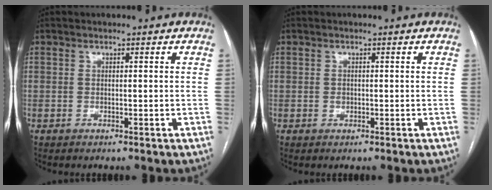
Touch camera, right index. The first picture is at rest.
{"total": 0.7, "force": [-0.1, 0.6, 0.4], "torque": [-0.007, 0.001, -0.002]}